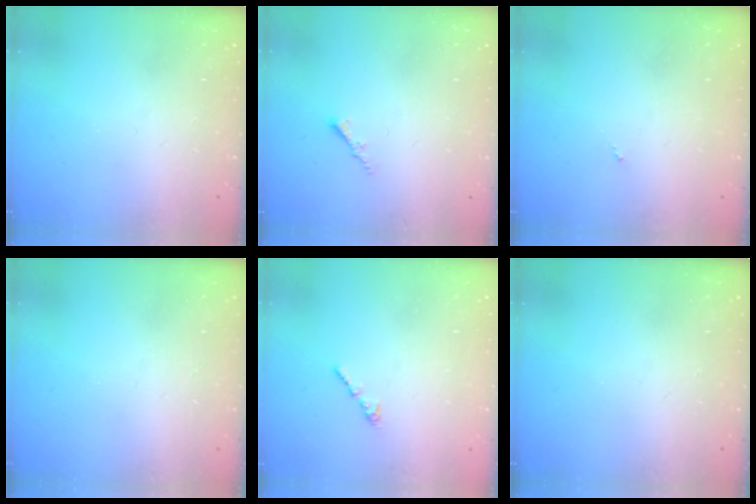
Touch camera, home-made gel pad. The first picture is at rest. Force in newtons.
{"total": 1.5, "press": 1.5, "slide": 0.4}
{"total": 0.0}
{"total": 0.0}
{"total": 0.7, "press": 0.6, "slide": 0.4}
{"total": 0.0}